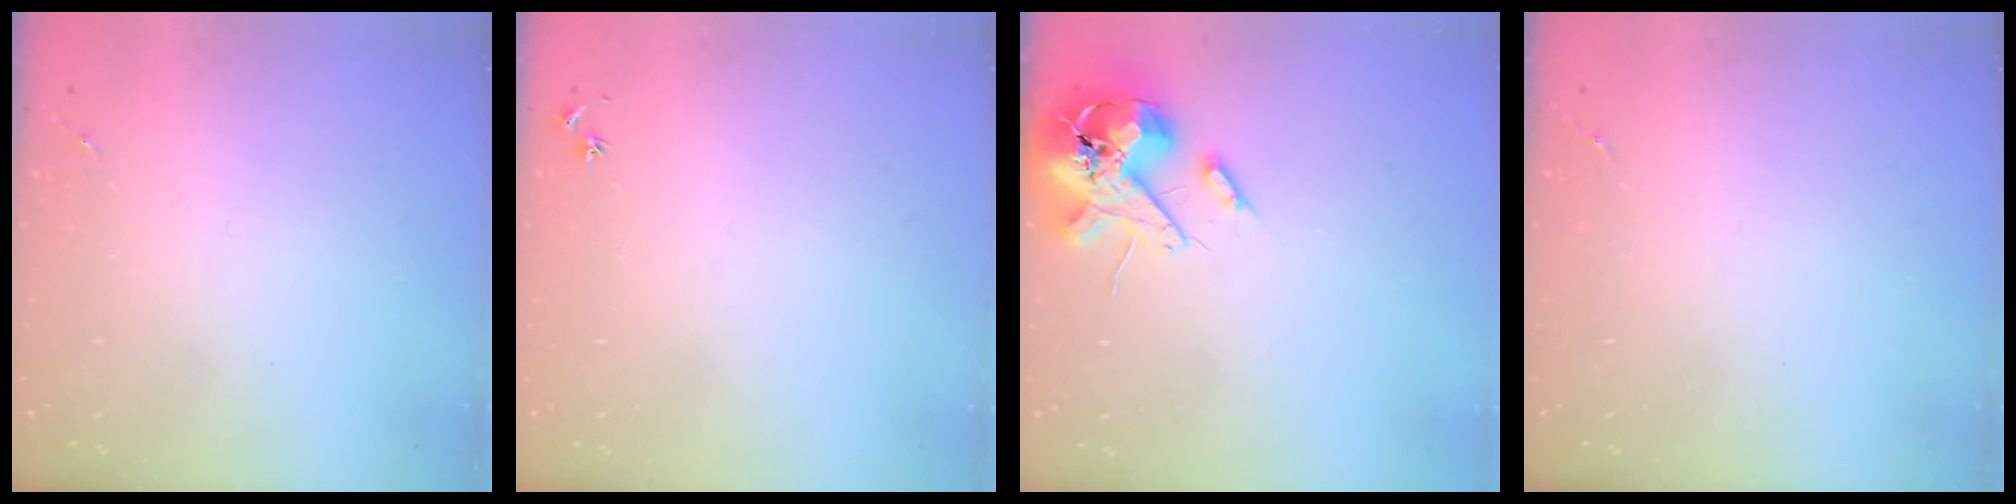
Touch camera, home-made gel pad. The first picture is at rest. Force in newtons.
{"total": 3.1, "press": 3.0, "slide": 0.4}
{"total": 14.6, "press": 14.4, "slide": 2.4}
{"total": 0.0}